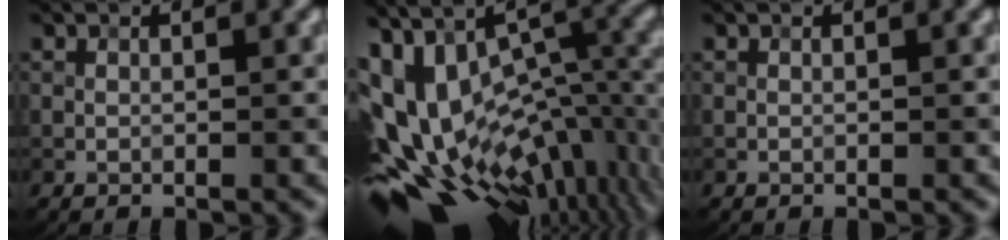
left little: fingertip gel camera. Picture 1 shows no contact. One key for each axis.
{"total": 15.9, "fx": -2.9, "fy": 9.0, "fz": 12.7, "tx": -0.191, "ty": 0.015, "tz": -0.018}
{"total": 0.0}